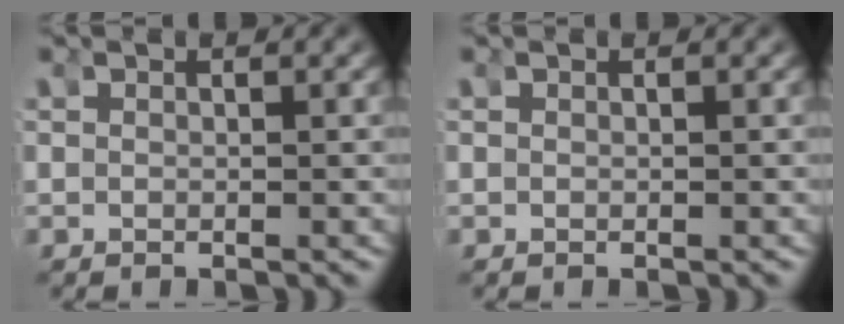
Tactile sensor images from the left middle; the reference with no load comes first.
{"total": 0.0}